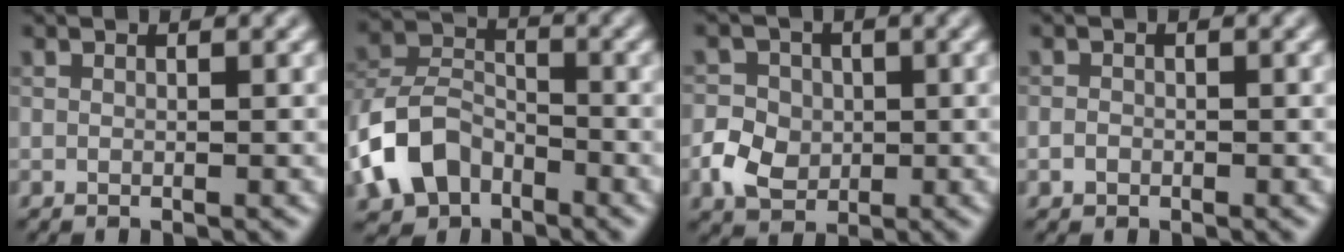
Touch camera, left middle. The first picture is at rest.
{"total": 7.0, "force": [-3.3, 4.9, 3.7], "torque": [-0.078, 0.000, -0.075]}
{"total": 3.9, "force": [-0.9, 3.3, 1.8], "torque": [-0.031, 0.002, -0.022]}
{"total": 0.8, "force": [-0.4, 0.7, 0.3], "torque": [-0.002, -0.002, -0.009]}